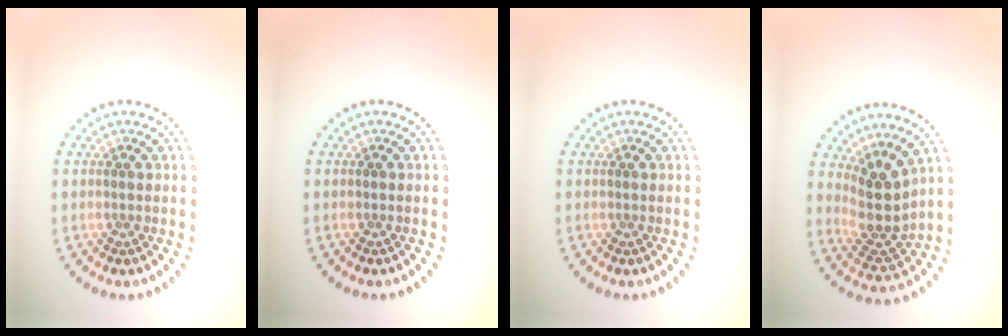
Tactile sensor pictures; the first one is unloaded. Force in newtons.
{"total": 0.0}
{"total": 0.0}
{"total": 3.8, "press": 2.9, "slide": 2.5}